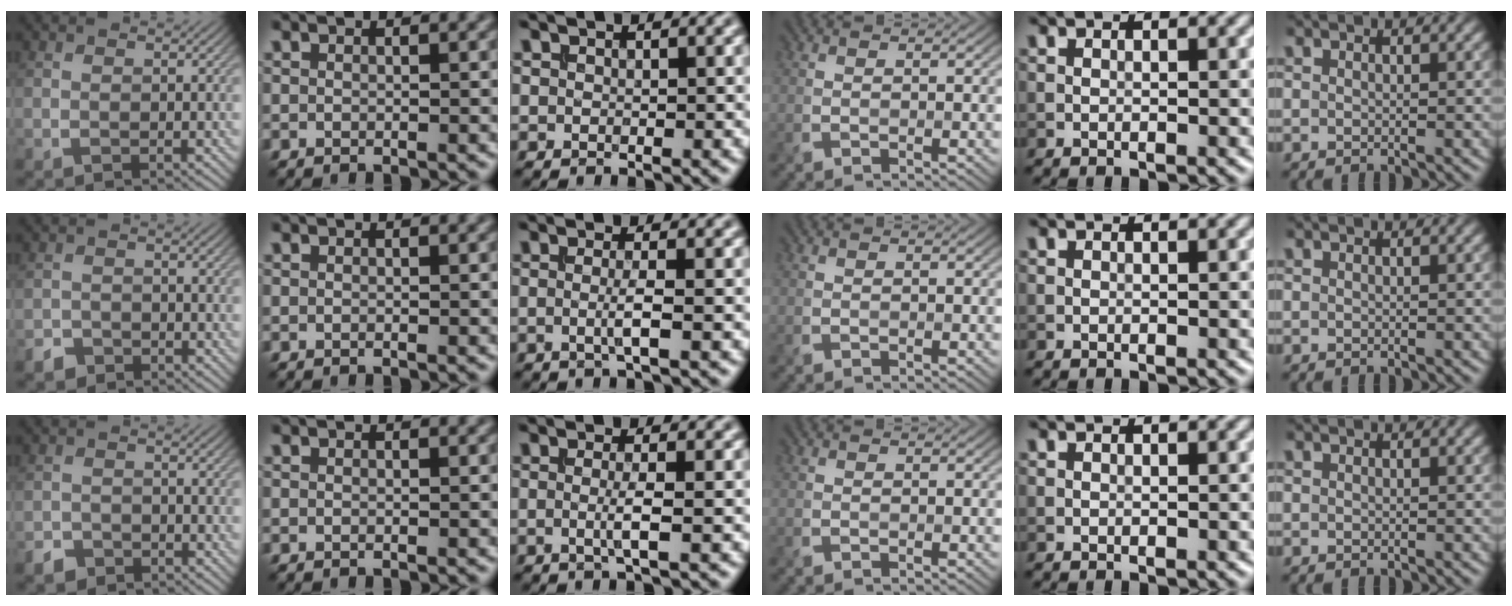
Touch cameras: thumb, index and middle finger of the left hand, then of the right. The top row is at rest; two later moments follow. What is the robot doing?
{"motion": "extract", "object": "file holder"}